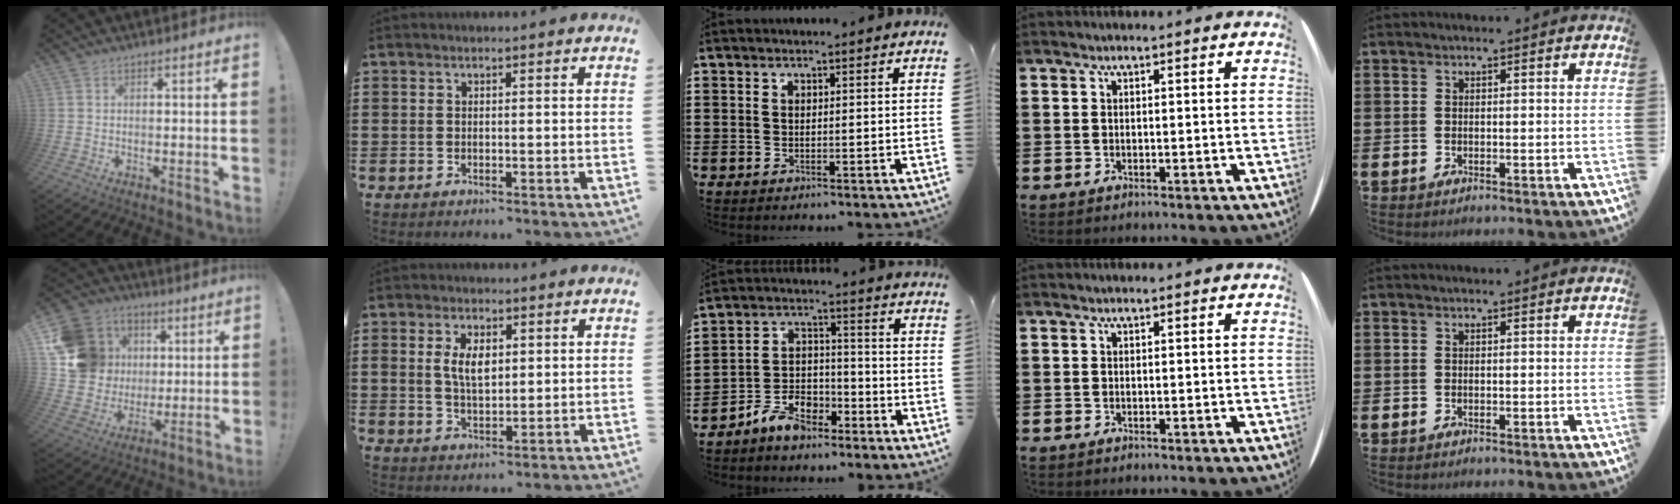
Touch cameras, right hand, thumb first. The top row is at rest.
{"thumb": {"total": 18.8, "force": [3.9, 17.0, 7.2], "torque": [-0.112, 0.001, 0.112]}, "index": {"total": 5.0, "force": [1.0, 2.7, 4.1], "torque": [-0.078, 0.007, 0.015]}, "middle": {"total": 6.7, "force": [-5.6, 2.9, 2.1], "torque": [-0.048, 0.018, -0.111]}}